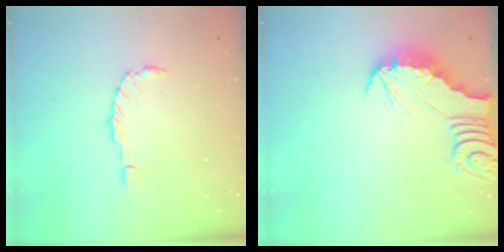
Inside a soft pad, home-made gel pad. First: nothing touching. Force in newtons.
{"total": 2.8, "press": 2.7, "slide": 0.3}